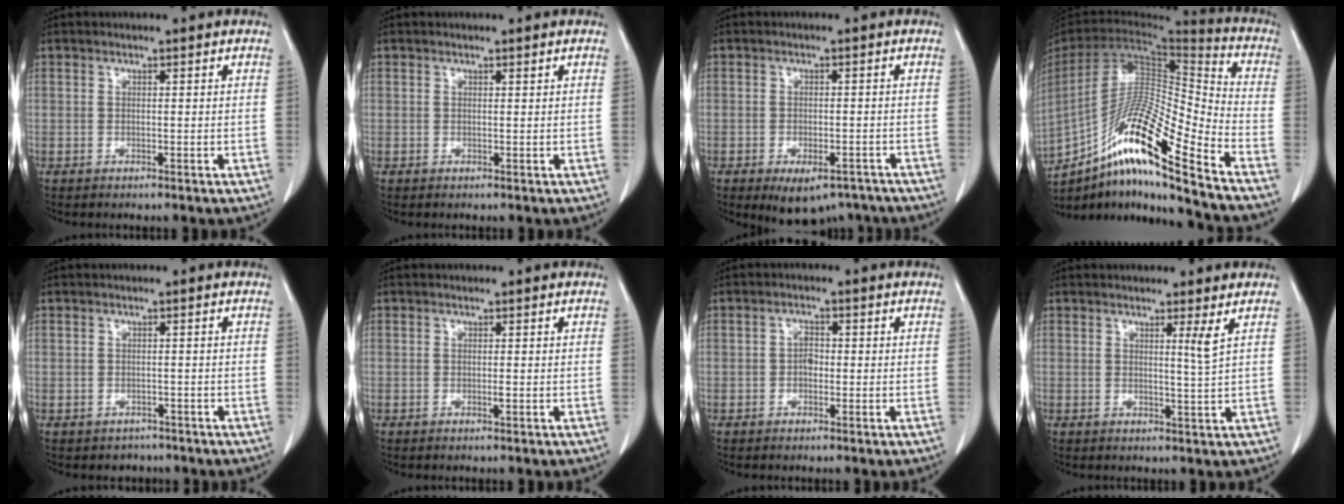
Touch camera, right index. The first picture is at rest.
{"total": 0.0}
{"total": 8.2, "force": [-6.1, 3.9, 3.8], "torque": [-0.042, 0.001, -0.084]}
{"total": 19.9, "force": [-13.3, 0.4, 14.8], "torque": [-0.295, -0.014, -0.245]}
{"total": 2.3, "force": [-1.6, 1.7, -0.2], "torque": [-0.004, 0.008, -0.023]}
{"total": 0.5, "force": [-0.1, 0.0, 0.5], "torque": [-0.010, -0.001, -0.002]}
{"total": 1.9, "force": [-0.3, 1.2, 1.4], "torque": [-0.020, 0.006, -0.007]}
{"total": 2.1, "force": [1.1, -0.8, 1.6], "torque": [-0.031, -0.014, 0.020]}